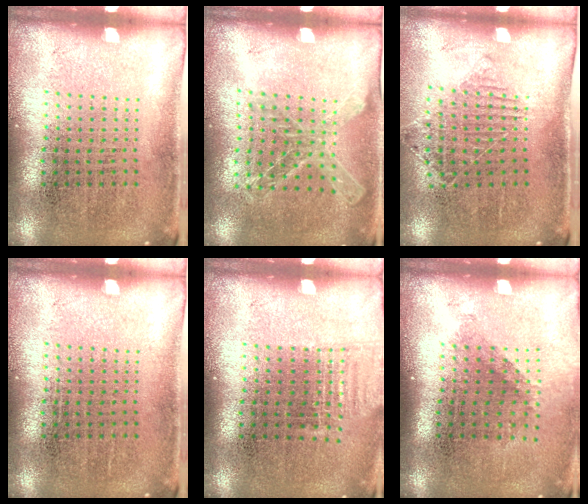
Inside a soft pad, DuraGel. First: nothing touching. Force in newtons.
{"total": 1.1, "press": 1.1, "slide": 0.1}
{"total": 1.1, "press": 1.0, "slide": 0.5}
{"total": 0.0}
{"total": 0.9, "press": 0.9, "slide": 0.3}
{"total": 1.3, "press": 0.9, "slide": 0.9}